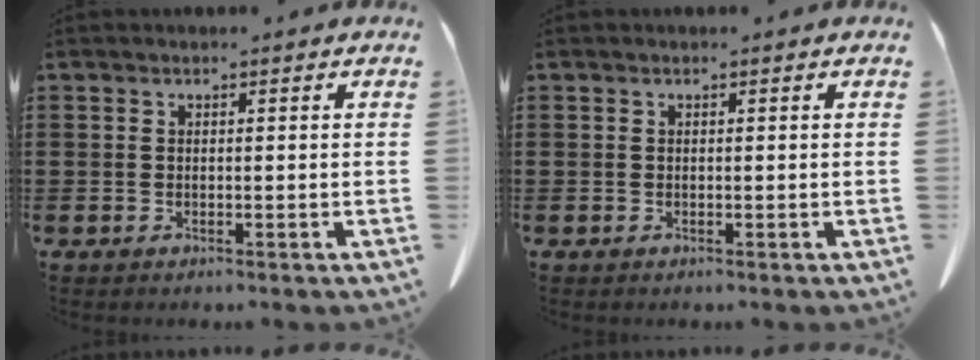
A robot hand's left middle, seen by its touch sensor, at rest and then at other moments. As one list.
[{"total": 0.0}]